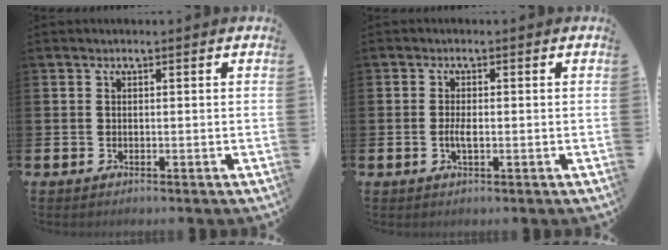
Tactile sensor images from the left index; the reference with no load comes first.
{"total": 1.9, "force": [-0.3, 0.6, 1.8], "torque": [-0.032, 0.000, -0.007]}